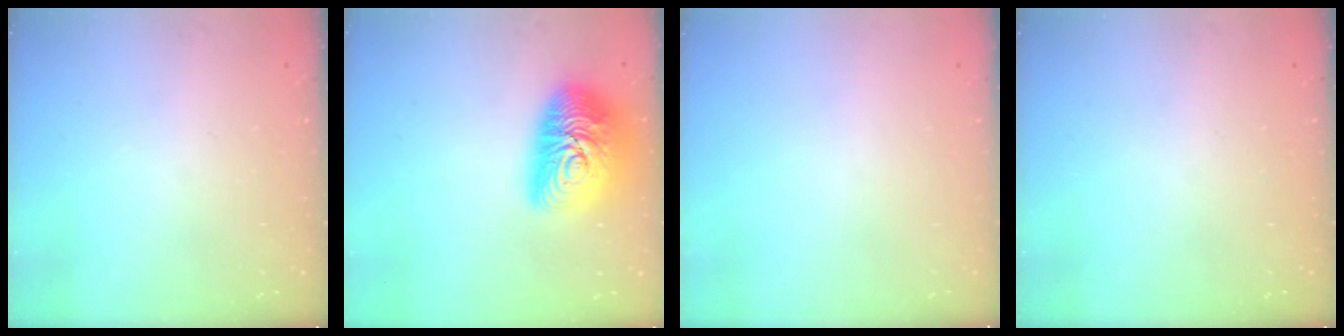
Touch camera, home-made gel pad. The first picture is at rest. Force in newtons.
{"total": 17.7, "press": 17.7, "slide": 1.2}
{"total": 0.0}
{"total": 0.0}